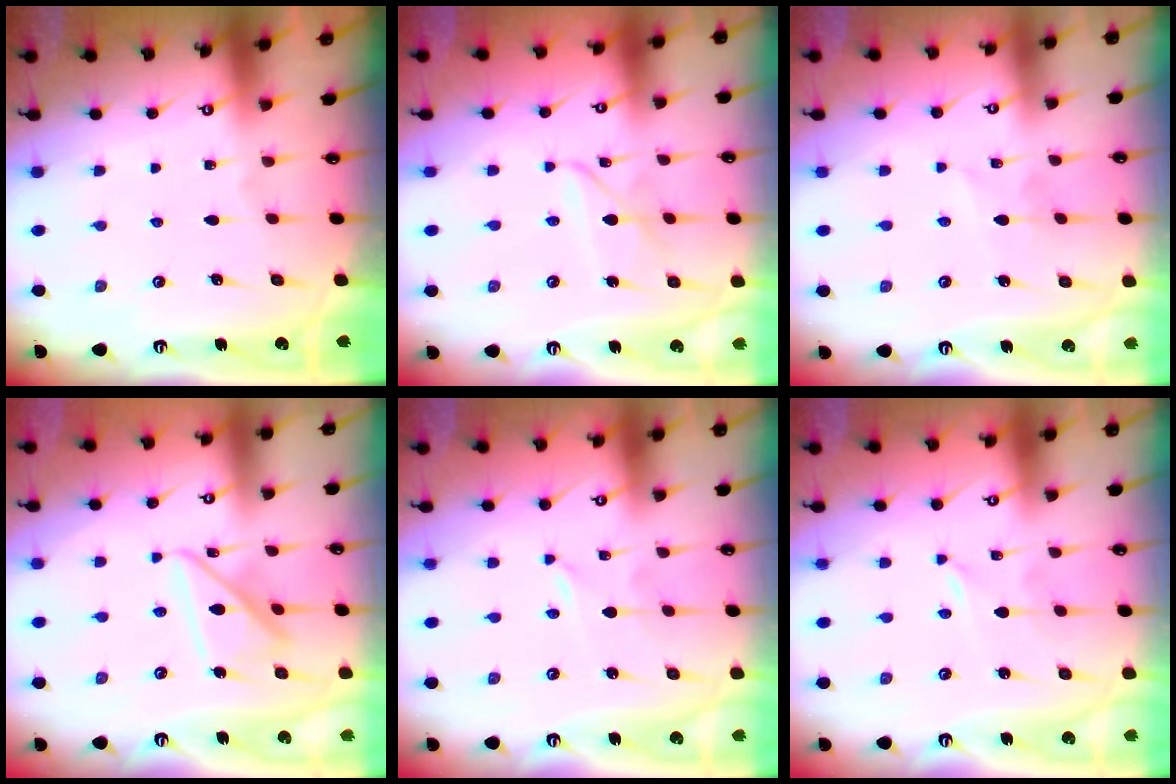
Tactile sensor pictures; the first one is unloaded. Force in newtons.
{"total": 3.8, "press": 3.8, "slide": 0.3}
{"total": 2.7, "press": 2.7, "slide": 0.2}
{"total": 14.3, "press": 14.2, "slide": 1.4}
{"total": 0.0}
{"total": 0.0}